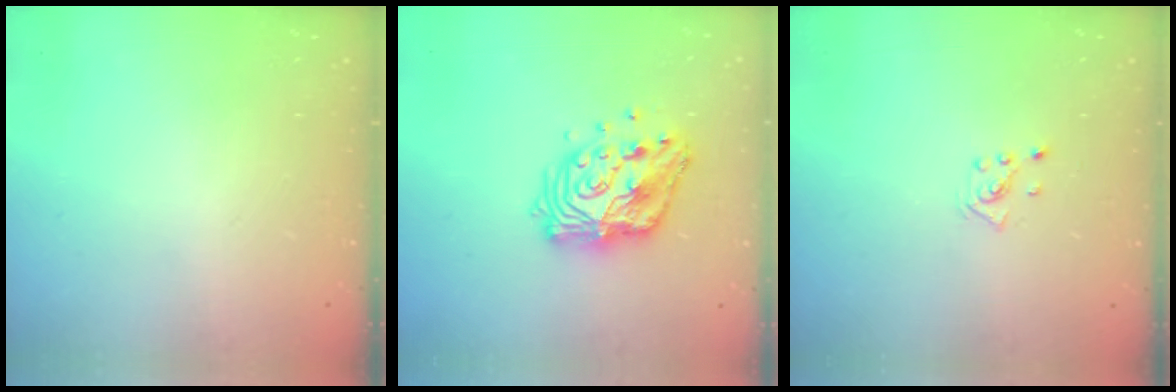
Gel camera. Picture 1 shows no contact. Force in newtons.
{"total": 14.1, "press": 14.1, "slide": 1.1}
{"total": 2.2, "press": 2.2, "slide": 0.6}